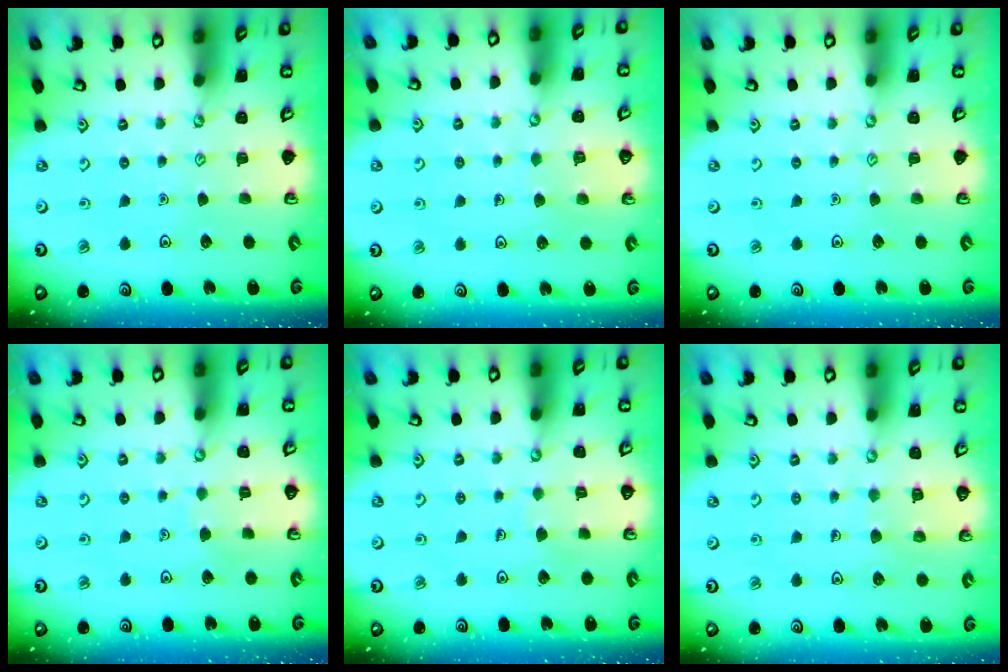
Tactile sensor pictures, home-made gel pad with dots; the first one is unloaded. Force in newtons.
{"total": 4.9, "press": 4.9, "slide": 0.3}
{"total": 0.0}
{"total": 3.9, "press": 3.9, "slide": 0.2}
{"total": 3.6, "press": 3.6, "slide": 0.2}
{"total": 6.5, "press": 6.4, "slide": 0.5}